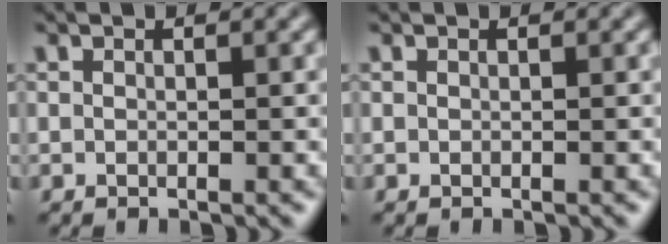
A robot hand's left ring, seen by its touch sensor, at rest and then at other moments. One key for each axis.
{"total": 0.0}